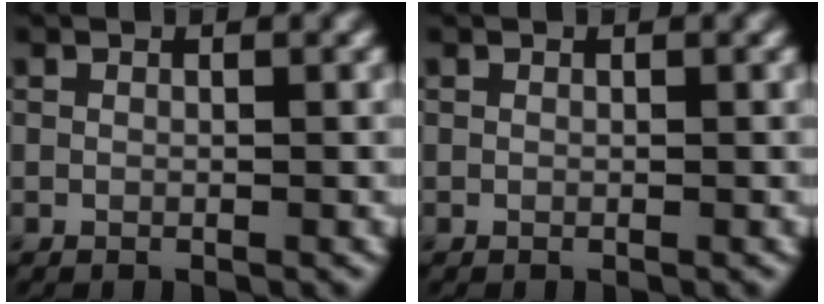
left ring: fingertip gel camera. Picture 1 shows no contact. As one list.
[{"total": 0.0}]